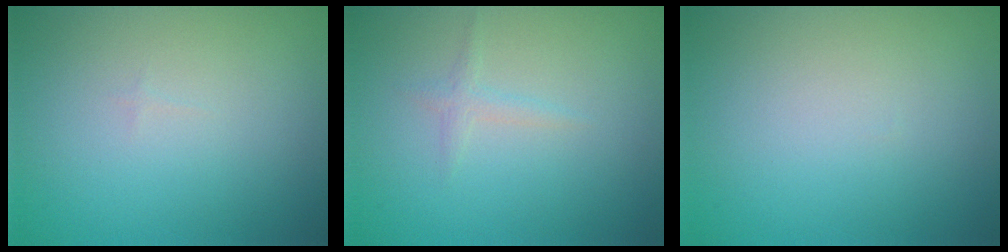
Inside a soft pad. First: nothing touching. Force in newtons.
{"total": 1.0, "press": 1.0, "slide": 0.1}
{"total": 0.0}